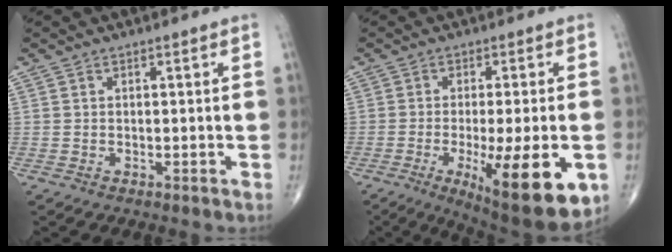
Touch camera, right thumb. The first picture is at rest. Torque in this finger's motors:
{"motor_torque": [-0.06, 0.75, 0.31, -0.25, 0.12]}